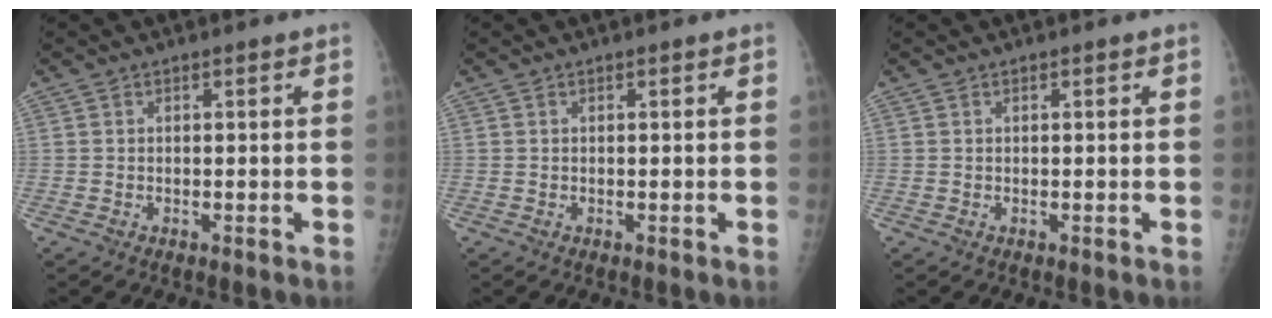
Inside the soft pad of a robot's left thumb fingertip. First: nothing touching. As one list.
[{"total": 0.0}, {"total": 0.0}]